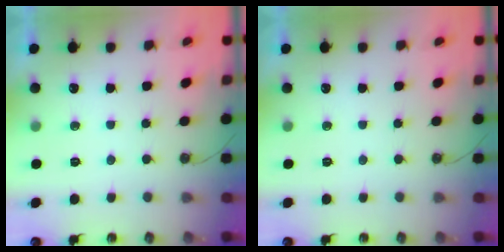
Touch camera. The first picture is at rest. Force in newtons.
{"total": 0.0}